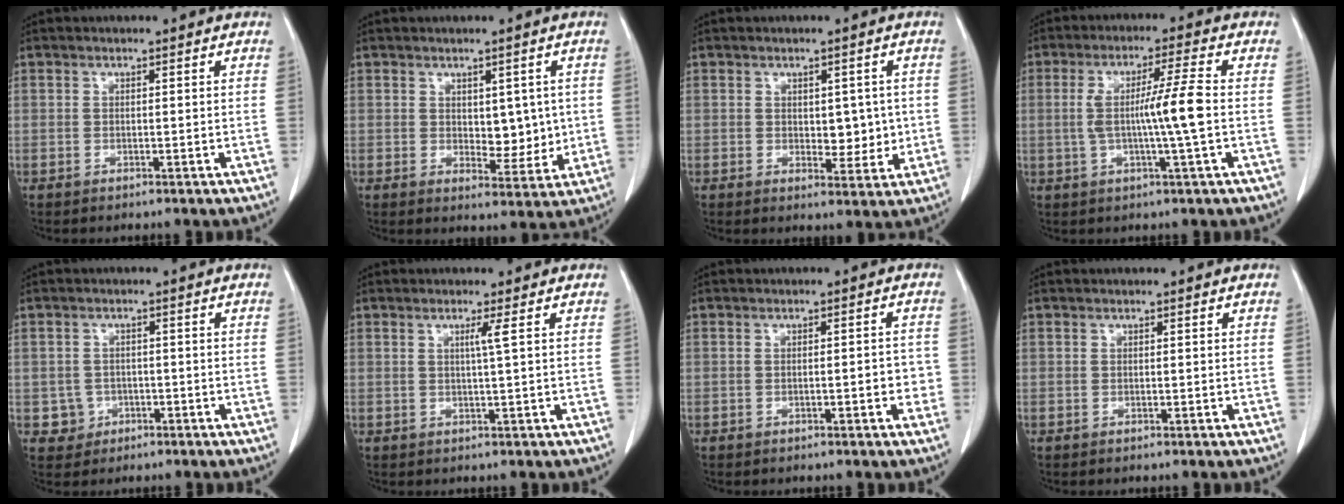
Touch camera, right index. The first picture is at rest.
{"total": 5.6, "force": [0.6, 3.1, 4.6], "torque": [-0.055, -0.005, 0.019]}
{"total": 4.7, "force": [0.3, 2.7, 3.9], "torque": [-0.041, -0.002, 0.011]}
{"total": 8.3, "force": [-0.5, -0.9, 8.2], "torque": [-0.151, 0.003, -0.007]}
{"total": 2.9, "force": [-0.8, 2.8, -0.1], "torque": [0.008, 0.012, -0.008]}
{"total": 1.7, "force": [0.6, -0.6, 1.4], "torque": [-0.026, -0.004, 0.010]}
{"total": 2.6, "force": [-0.7, 0.8, 2.4], "torque": [-0.027, 0.006, -0.010]}
{"total": 0.0}